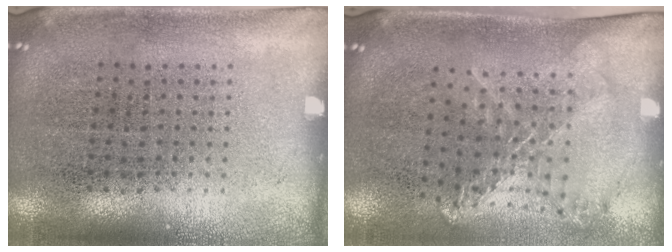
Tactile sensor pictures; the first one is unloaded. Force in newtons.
{"total": 1.5, "press": 1.3, "slide": 0.8}